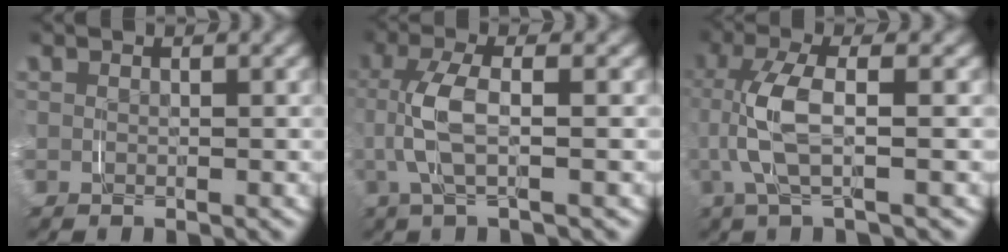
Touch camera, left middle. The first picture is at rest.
{"total": 4.5, "force": [0.3, 1.1, 4.3], "torque": [-0.109, 0.004, 0.004]}
{"total": 5.3, "force": [0.5, 1.4, 5.1], "torque": [-0.126, 0.006, 0.007]}